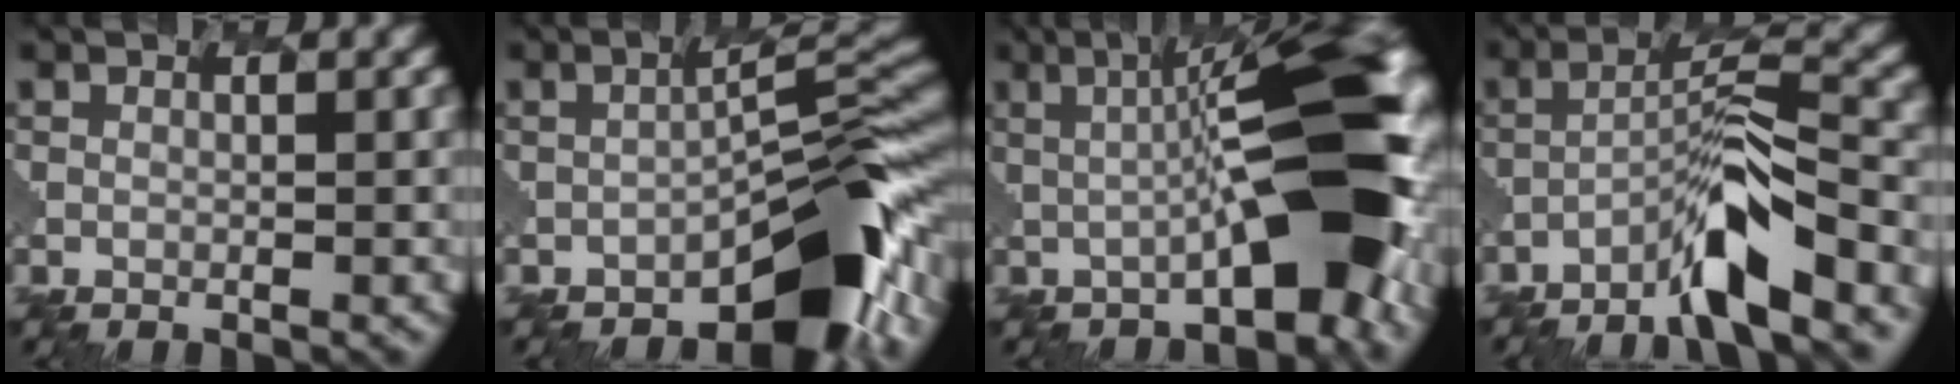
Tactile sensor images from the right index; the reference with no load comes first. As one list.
[{"total": 7.5, "force": [-4.8, 2.2, 5.3], "torque": [-0.085, 0.004, -0.091]}, {"total": 9.7, "force": [-0.2, 2.7, 9.3], "torque": [-0.108, 0.017, -0.021]}, {"total": 5.7, "force": [-5.1, -0.1, 2.5], "torque": [-0.082, 0.016, -0.107]}]